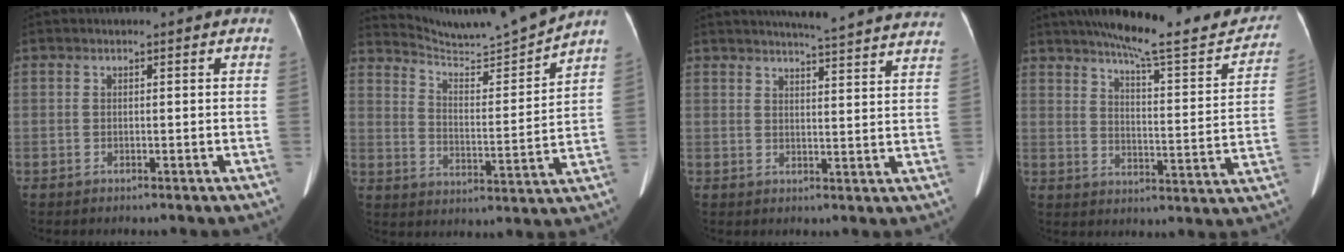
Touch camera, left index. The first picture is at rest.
{"total": 12.8, "force": [12.3, -2.5, 2.5], "torque": [-0.051, -0.041, 0.193]}
{"total": 21.3, "force": [20.0, 0.7, 7.2], "torque": [-0.096, -0.048, 0.227]}
{"total": 19.3, "force": [16.7, 2.5, 9.4], "torque": [-0.131, -0.014, 0.218]}